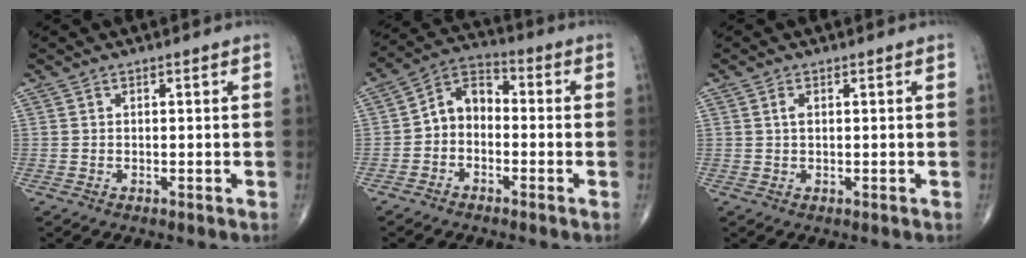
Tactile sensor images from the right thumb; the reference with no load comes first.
{"total": 7.3, "force": [-1.4, 5.3, 4.7], "torque": [-0.060, 0.037, -0.046]}
{"total": 1.4, "force": [0.2, 0.8, 1.1], "torque": [-0.020, 0.002, 0.004]}